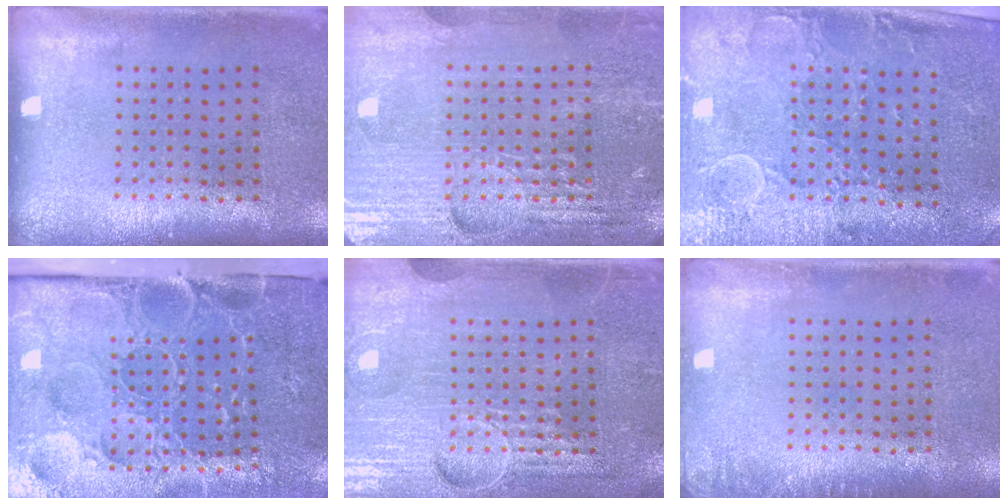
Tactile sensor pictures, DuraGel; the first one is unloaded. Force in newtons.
{"total": 4.7, "press": 4.4, "slide": 1.7}
{"total": 3.0, "press": 2.6, "slide": 1.5}
{"total": 5.3, "press": 4.2, "slide": 3.2}
{"total": 4.1, "press": 4.0, "slide": 0.7}
{"total": 1.1, "press": 1.1, "slide": 0.2}